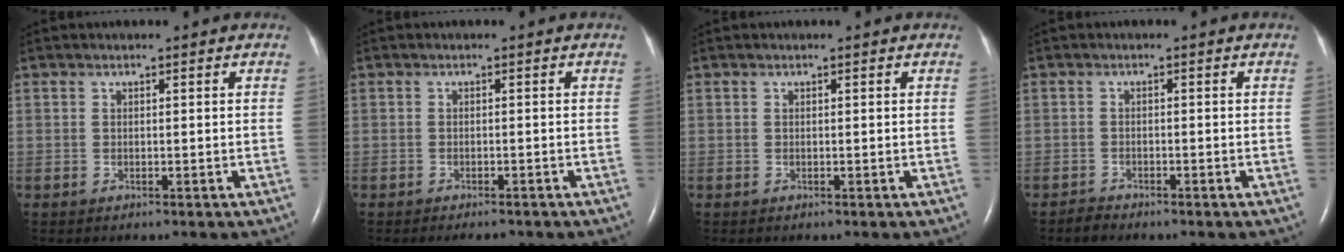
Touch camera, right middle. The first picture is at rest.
{"total": 2.1, "force": [-1.8, 0.6, 1.0], "torque": [-0.014, -0.003, -0.020]}
{"total": 0.0}
{"total": 1.1, "force": [-1.0, 0.2, -0.1], "torque": [-0.001, -0.003, -0.020]}